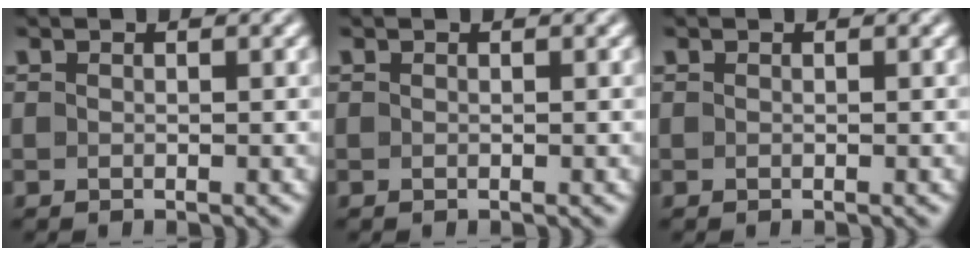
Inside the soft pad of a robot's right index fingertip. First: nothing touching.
{"total": 0.0}
{"total": 0.0}